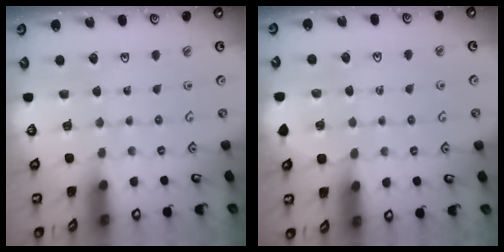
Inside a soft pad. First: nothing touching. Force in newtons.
{"total": 3.4, "press": 3.4, "slide": 0.4}